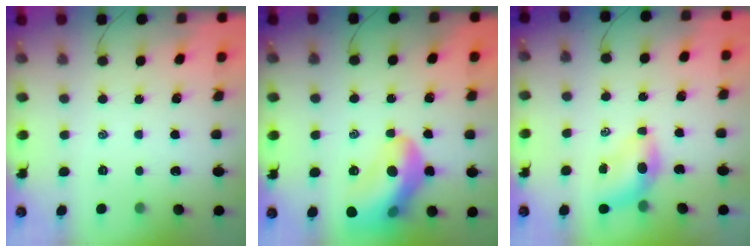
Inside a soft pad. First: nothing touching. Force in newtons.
{"total": 16.4, "press": 16.3, "slide": 2.4}
{"total": 5.5, "press": 5.3, "slide": 1.4}